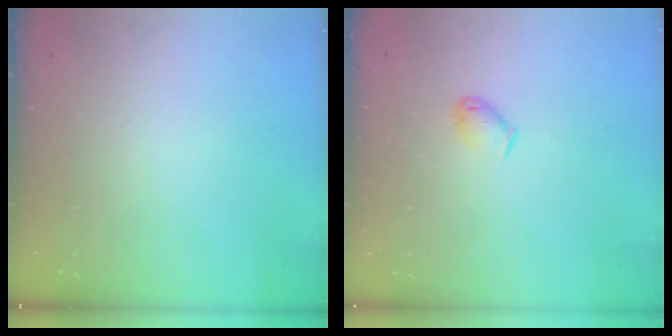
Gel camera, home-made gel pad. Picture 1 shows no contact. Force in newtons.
{"total": 4.4, "press": 4.3, "slide": 0.9}